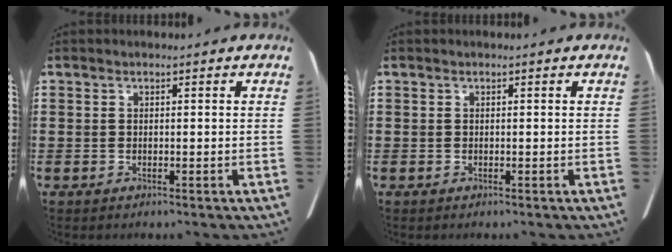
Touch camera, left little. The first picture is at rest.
{"total": 0.0}